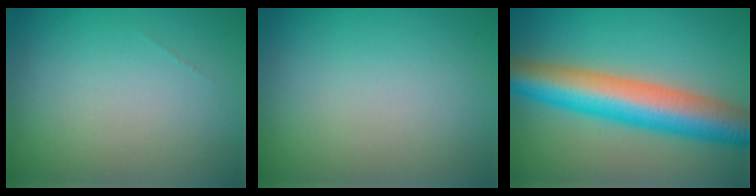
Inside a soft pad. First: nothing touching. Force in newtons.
{"total": 0.0}
{"total": 9.2, "press": 9.2, "slide": 0.2}